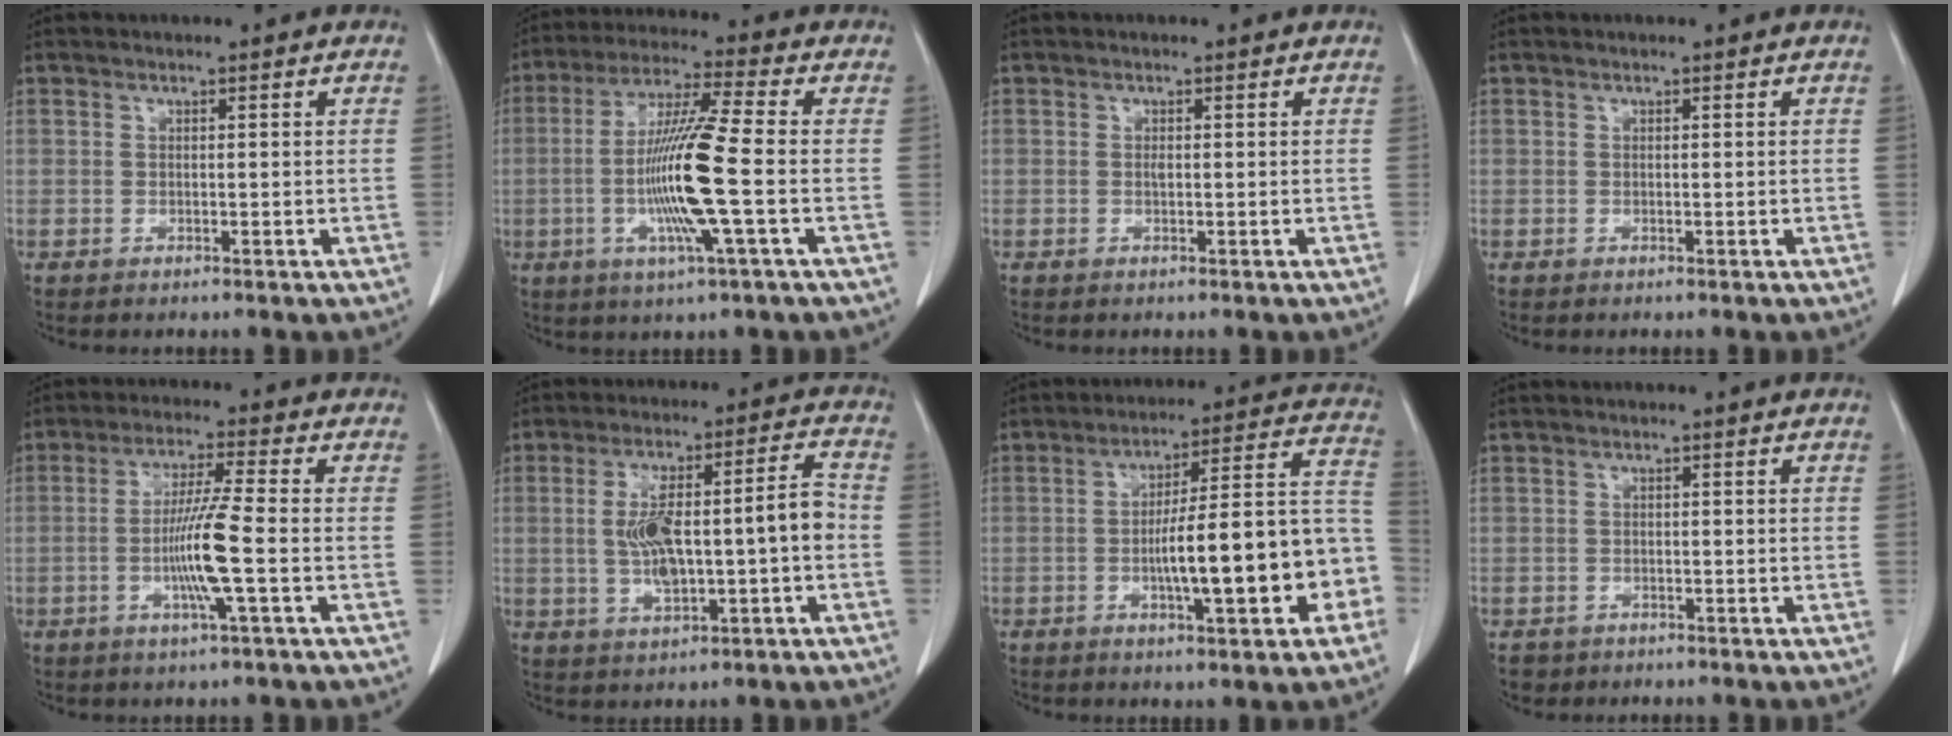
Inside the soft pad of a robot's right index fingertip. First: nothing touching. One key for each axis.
{"total": 13.4, "fx": -2.3, "fy": -0.6, "fz": 13.2, "tx": -0.261, "ty": -0.009, "tz": -0.052}
{"total": 0.5, "fx": 0.0, "fy": 0.2, "fz": 0.5, "tx": -0.010, "ty": 0.000, "tz": -0.001}
{"total": 0.0}
{"total": 8.7, "fx": -1.9, "fy": -0.8, "fz": 8.4, "tx": -0.164, "ty": -0.008, "tz": -0.037}
{"total": 12.5, "fx": -1.1, "fy": 2.5, "fz": 12.2, "tx": -0.221, "ty": 0.029, "tz": -0.010}
{"total": 17.2, "fx": -4.6, "fy": 3.0, "fz": 16.3, "tx": -0.211, "ty": 0.035, "tz": -0.061}
{"total": 1.9, "fx": -1.1, "fy": 1.5, "fz": 0.0, "tx": -0.005, "ty": 0.004, "tz": -0.015}